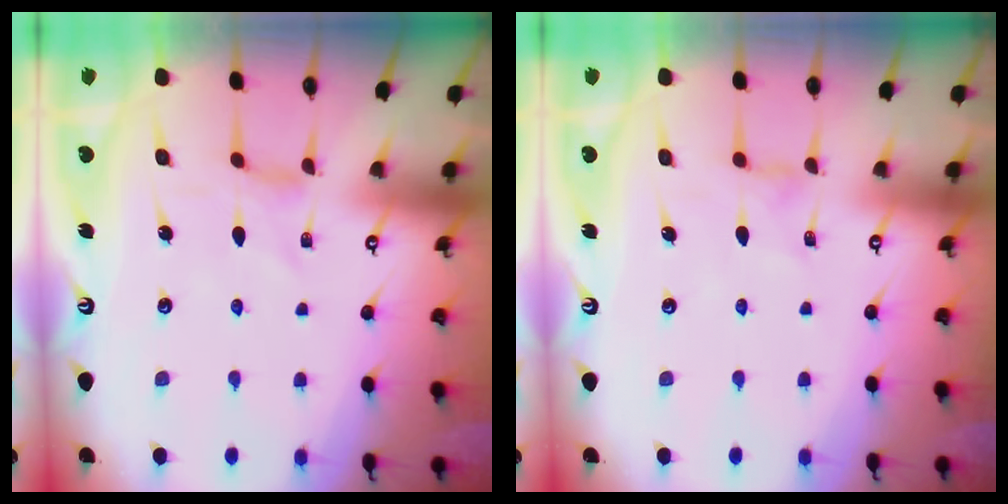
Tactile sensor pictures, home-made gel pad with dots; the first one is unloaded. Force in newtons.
{"total": 0.6, "press": 0.6, "slide": 0.3}